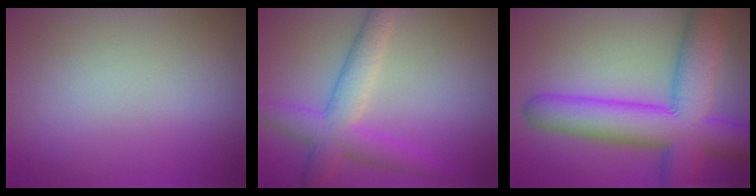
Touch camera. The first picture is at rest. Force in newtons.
{"total": 4.9, "press": 4.8, "slide": 0.2}
{"total": 10.9, "press": 10.9, "slide": 0.6}